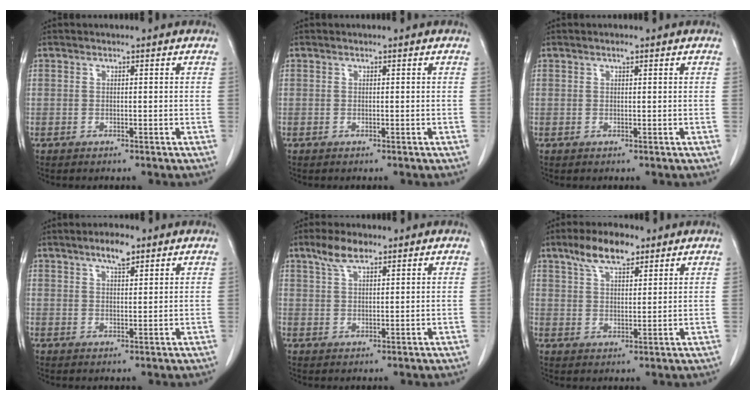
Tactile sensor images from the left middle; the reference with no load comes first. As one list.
[{"total": 0.0}, {"total": 0.6, "force": [0.5, 0.1, 0.4], "torque": [-0.011, -0.001, 0.008]}, {"total": 4.0, "force": [2.7, 1.0, 2.7], "torque": [-0.051, 0.002, 0.046]}, {"total": 5.2, "force": [3.7, 1.7, 3.3], "torque": [-0.071, 0.012, 0.073]}, {"total": 7.2, "force": [5.0, 2.5, 4.6], "torque": [-0.088, 0.013, 0.092]}]